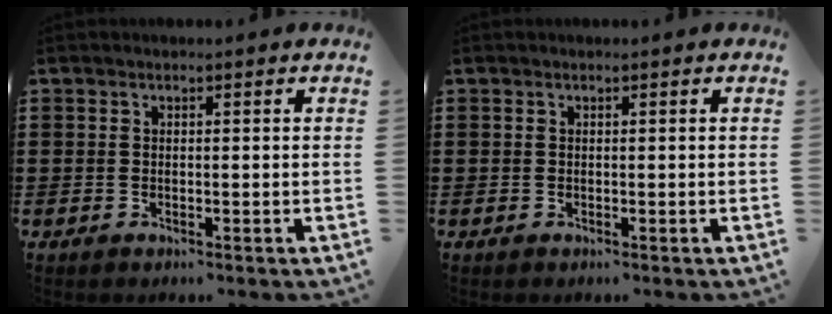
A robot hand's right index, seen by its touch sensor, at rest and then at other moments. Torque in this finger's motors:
{"motor_torque": [0.78, 1.36, 0.00, 0.00]}